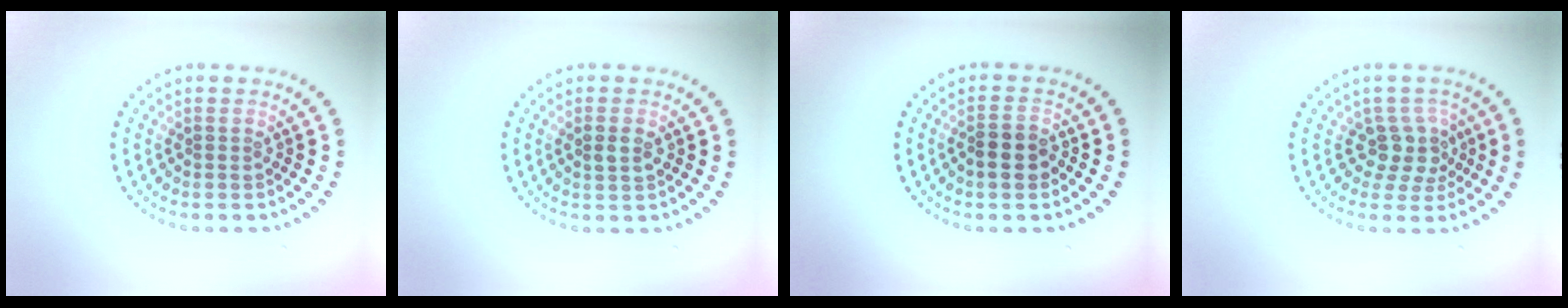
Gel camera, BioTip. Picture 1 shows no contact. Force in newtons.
{"total": 1.6, "press": 1.6, "slide": 0.2}
{"total": 2.6, "press": 2.4, "slide": 1.0}
{"total": 2.9, "press": 2.3, "slide": 1.7}